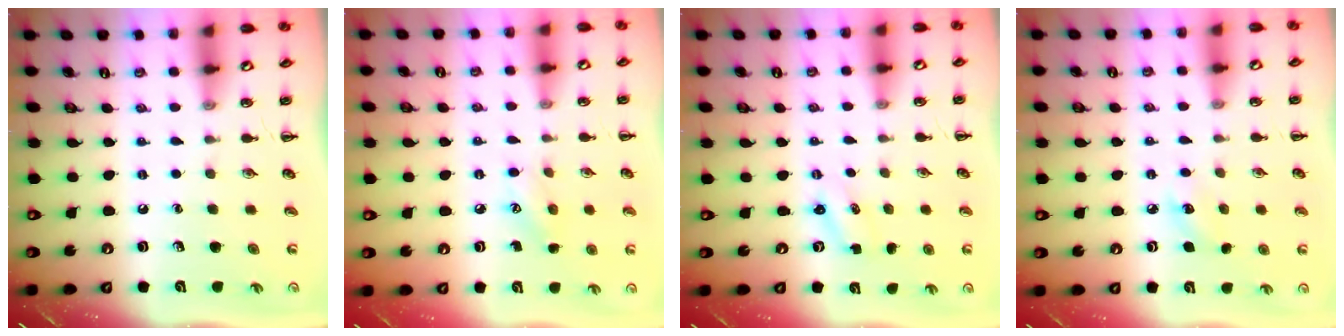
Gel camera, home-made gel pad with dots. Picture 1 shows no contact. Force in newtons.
{"total": 6.7, "press": 6.5, "slide": 1.5}
{"total": 1.6, "press": 1.5, "slide": 0.4}
{"total": 5.3, "press": 5.1, "slide": 1.5}